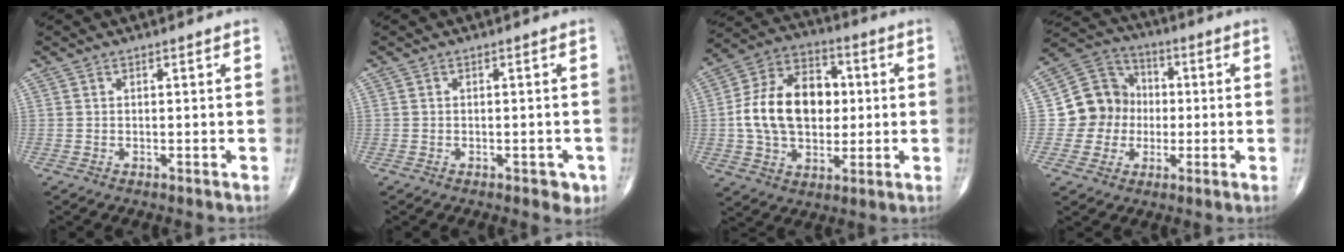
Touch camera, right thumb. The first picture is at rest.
{"total": 2.5, "force": [-1.1, 1.5, 1.7], "torque": [-0.009, 0.003, -0.011]}
{"total": 18.1, "force": [0.8, 12.5, 13.0], "torque": [-0.202, 0.025, 0.013]}
{"total": 10.9, "force": [-0.8, 10.4, 3.1], "torque": [-0.009, 0.029, -0.019]}